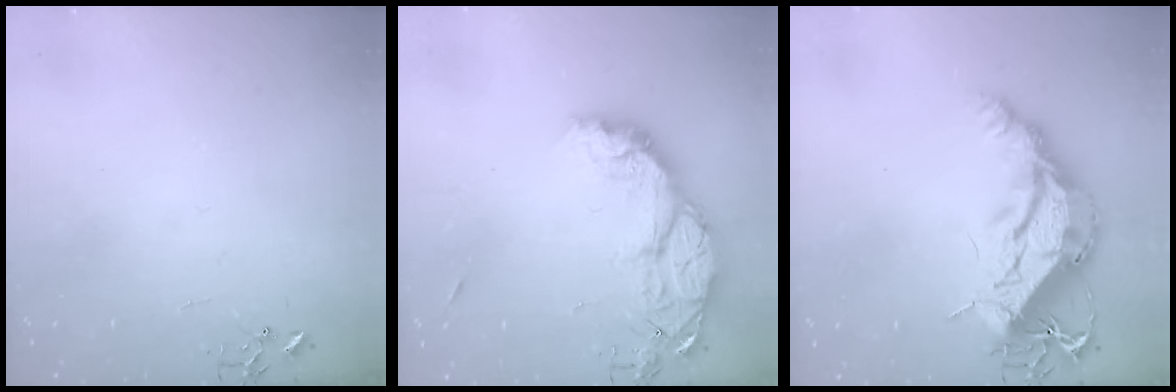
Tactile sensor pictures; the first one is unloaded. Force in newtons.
{"total": 15.3, "press": 15.2, "slide": 1.3}
{"total": 20.3, "press": 20.2, "slide": 2.1}